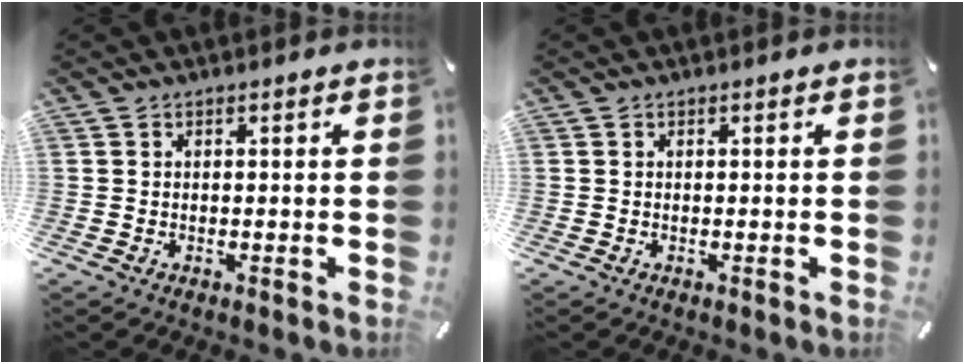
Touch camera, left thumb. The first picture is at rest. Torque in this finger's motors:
{"motor_torque": [-0.17, 0.23, -0.07, -0.04, 0.00]}